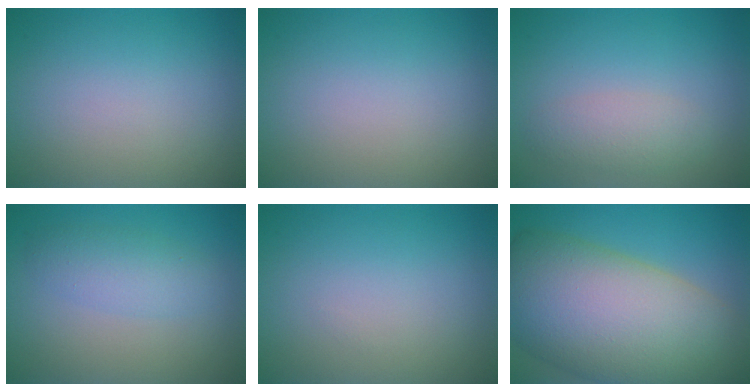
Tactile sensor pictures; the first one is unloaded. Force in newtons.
{"total": 0.0}
{"total": 2.4, "press": 2.4, "slide": 0.0}
{"total": 2.7, "press": 2.7, "slide": 0.0}
{"total": 0.0}
{"total": 17.3, "press": 17.3, "slide": 1.2}